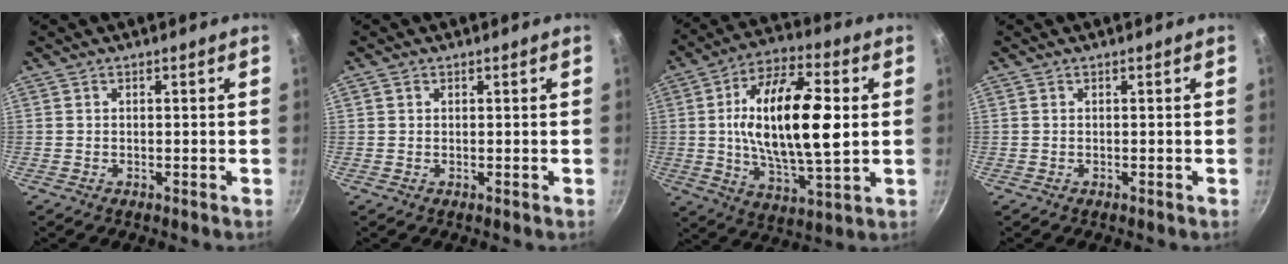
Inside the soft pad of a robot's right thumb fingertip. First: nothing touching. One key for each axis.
{"total": 0.8, "fx": 0.3, "fy": 0.7, "fz": 0.2, "tx": -0.002, "ty": 0.002, "tz": 0.004}
{"total": 21.1, "fx": 2.1, "fy": 8.6, "fz": 19.1, "tx": -0.328, "ty": 0.002, "tz": 0.030}
{"total": 0.0}